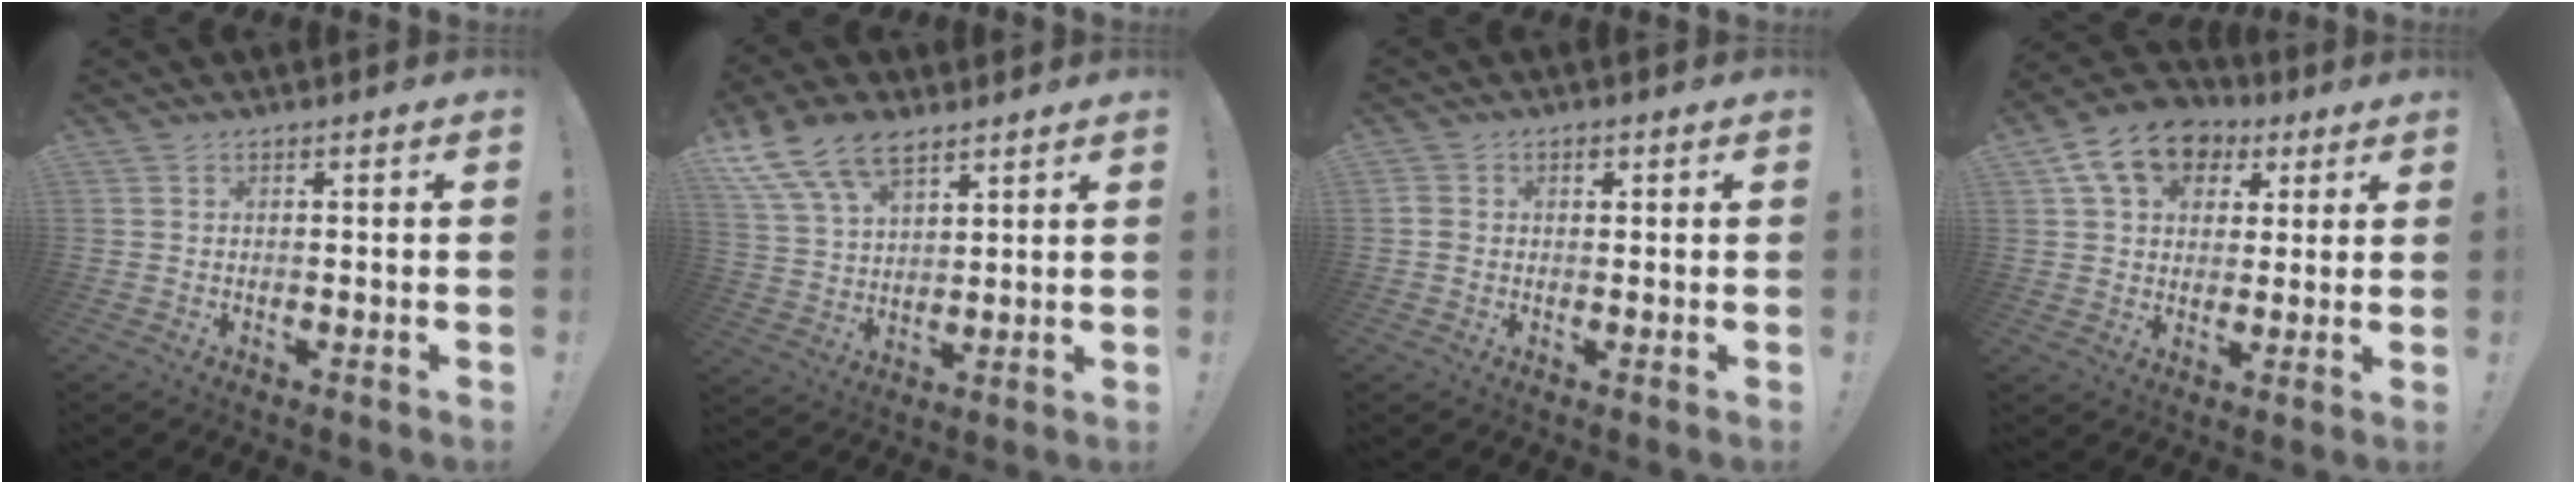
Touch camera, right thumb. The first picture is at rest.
{"total": 14.5, "force": [9.4, 8.0, 7.7], "torque": [-0.138, -0.046, 0.178]}
{"total": 2.6, "force": [0.1, 2.3, 1.2], "torque": [-0.017, 0.006, 0.001]}
{"total": 13.7, "force": [6.1, 10.1, 7.0], "torque": [-0.111, -0.017, 0.120]}